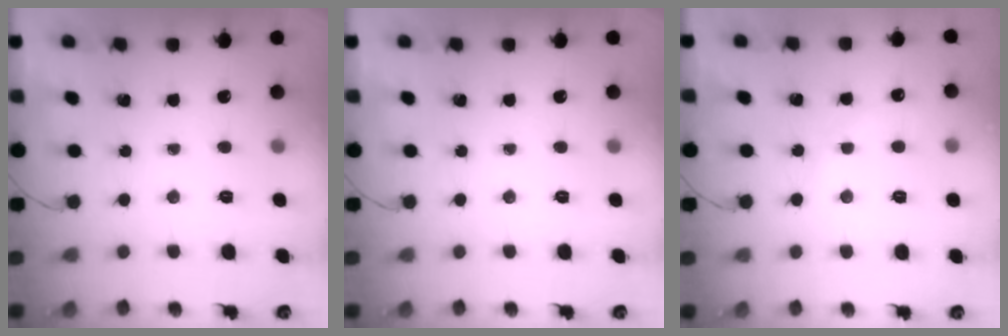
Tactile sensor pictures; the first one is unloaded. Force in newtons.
{"total": 0.0}
{"total": 4.6, "press": 4.4, "slide": 1.5}